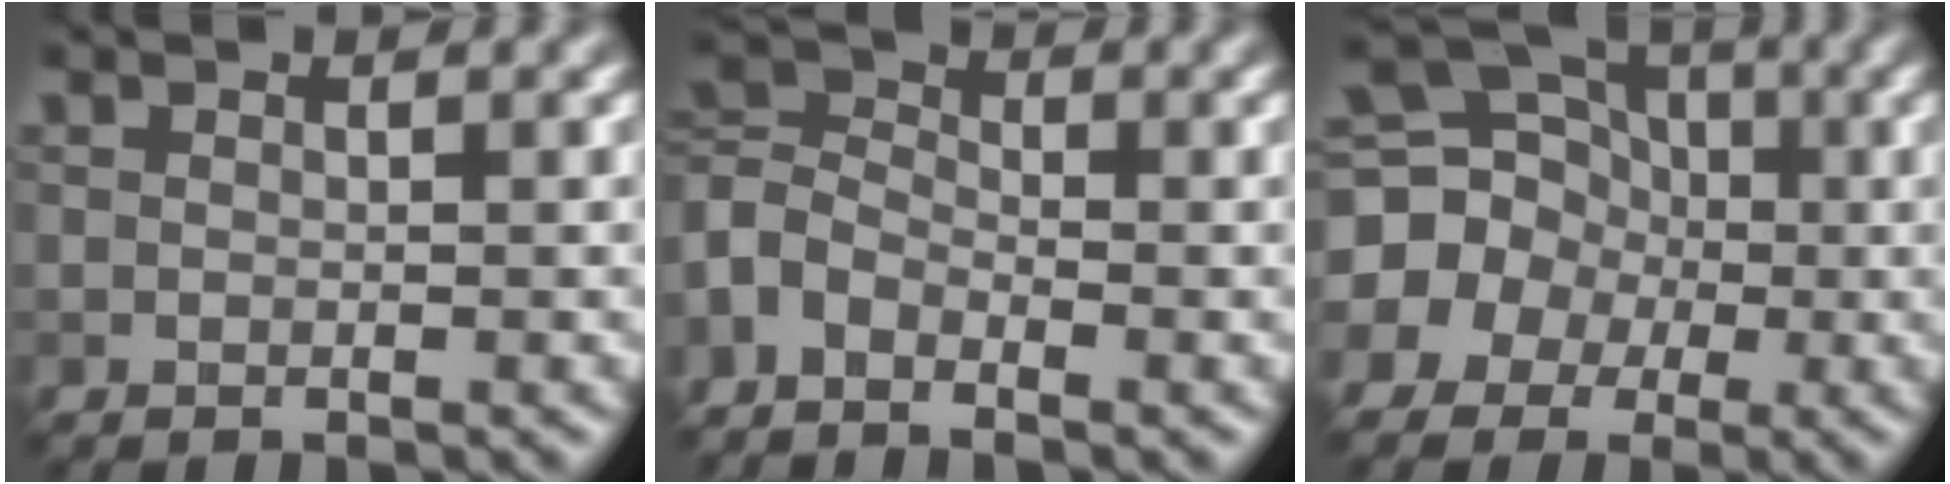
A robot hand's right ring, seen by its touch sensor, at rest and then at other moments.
{"total": 3.6, "force": [-1.9, 2.3, 2.0], "torque": [-0.041, 0.005, -0.055]}
{"total": 10.5, "force": [-0.6, 9.8, 3.7], "torque": [-0.098, 0.024, -0.045]}